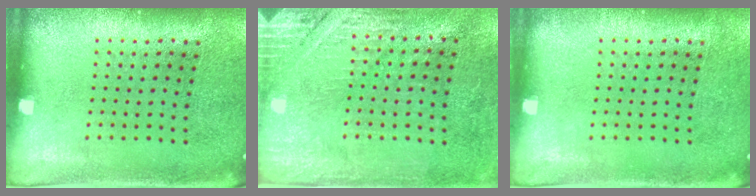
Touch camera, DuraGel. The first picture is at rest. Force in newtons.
{"total": 2.8, "press": 2.7, "slide": 0.9}
{"total": 0.0}